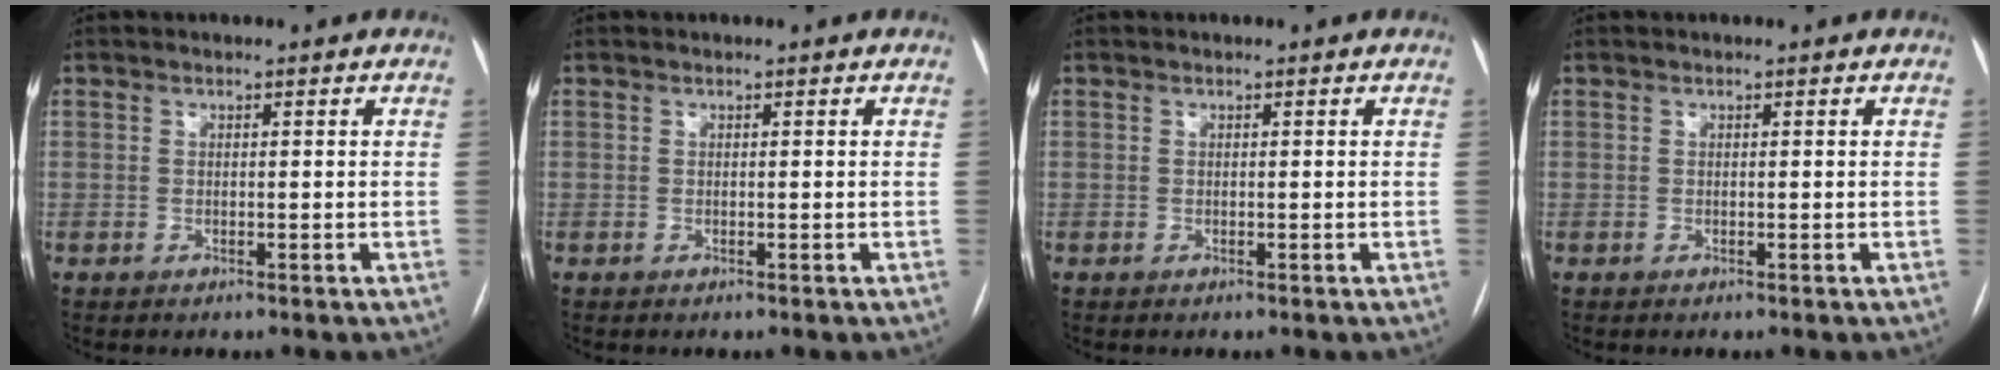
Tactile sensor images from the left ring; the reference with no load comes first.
{"total": 0.0}
{"total": 0.0}
{"total": 0.0}